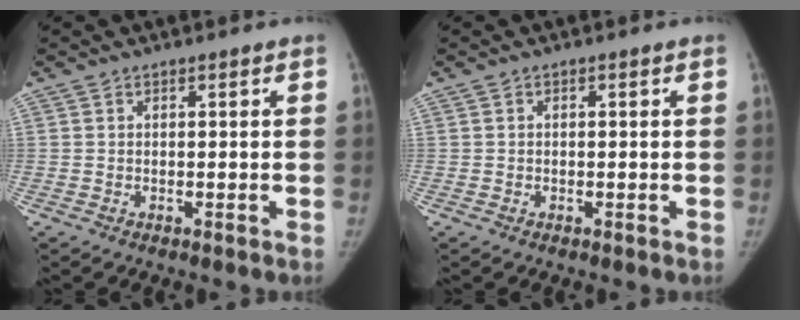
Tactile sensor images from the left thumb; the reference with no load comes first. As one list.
[{"total": 0.0}]